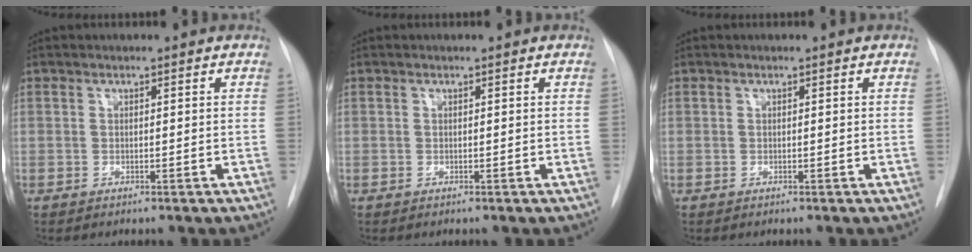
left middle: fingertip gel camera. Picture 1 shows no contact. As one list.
[{"total": 0.0}, {"total": 0.0}]